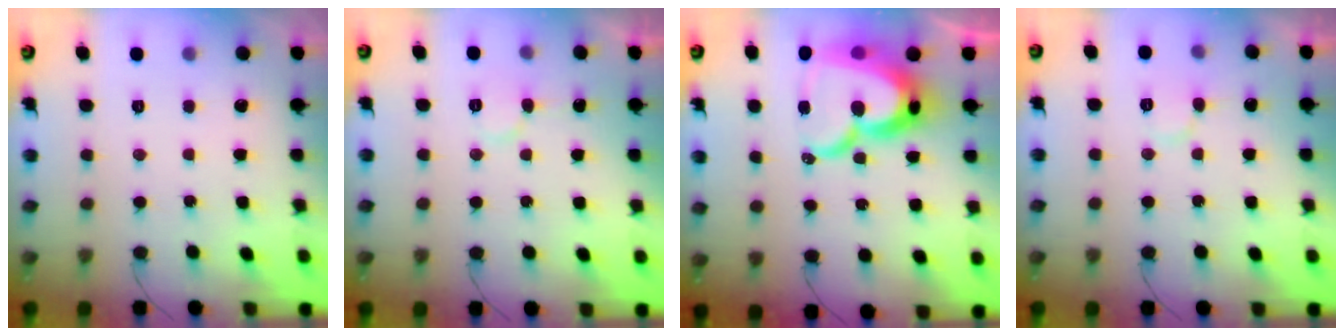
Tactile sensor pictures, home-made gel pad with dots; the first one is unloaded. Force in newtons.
{"total": 7.3, "press": 7.2, "slide": 0.4}
{"total": 23.0, "press": 23.0, "slide": 1.9}
{"total": 6.4, "press": 6.4, "slide": 0.6}